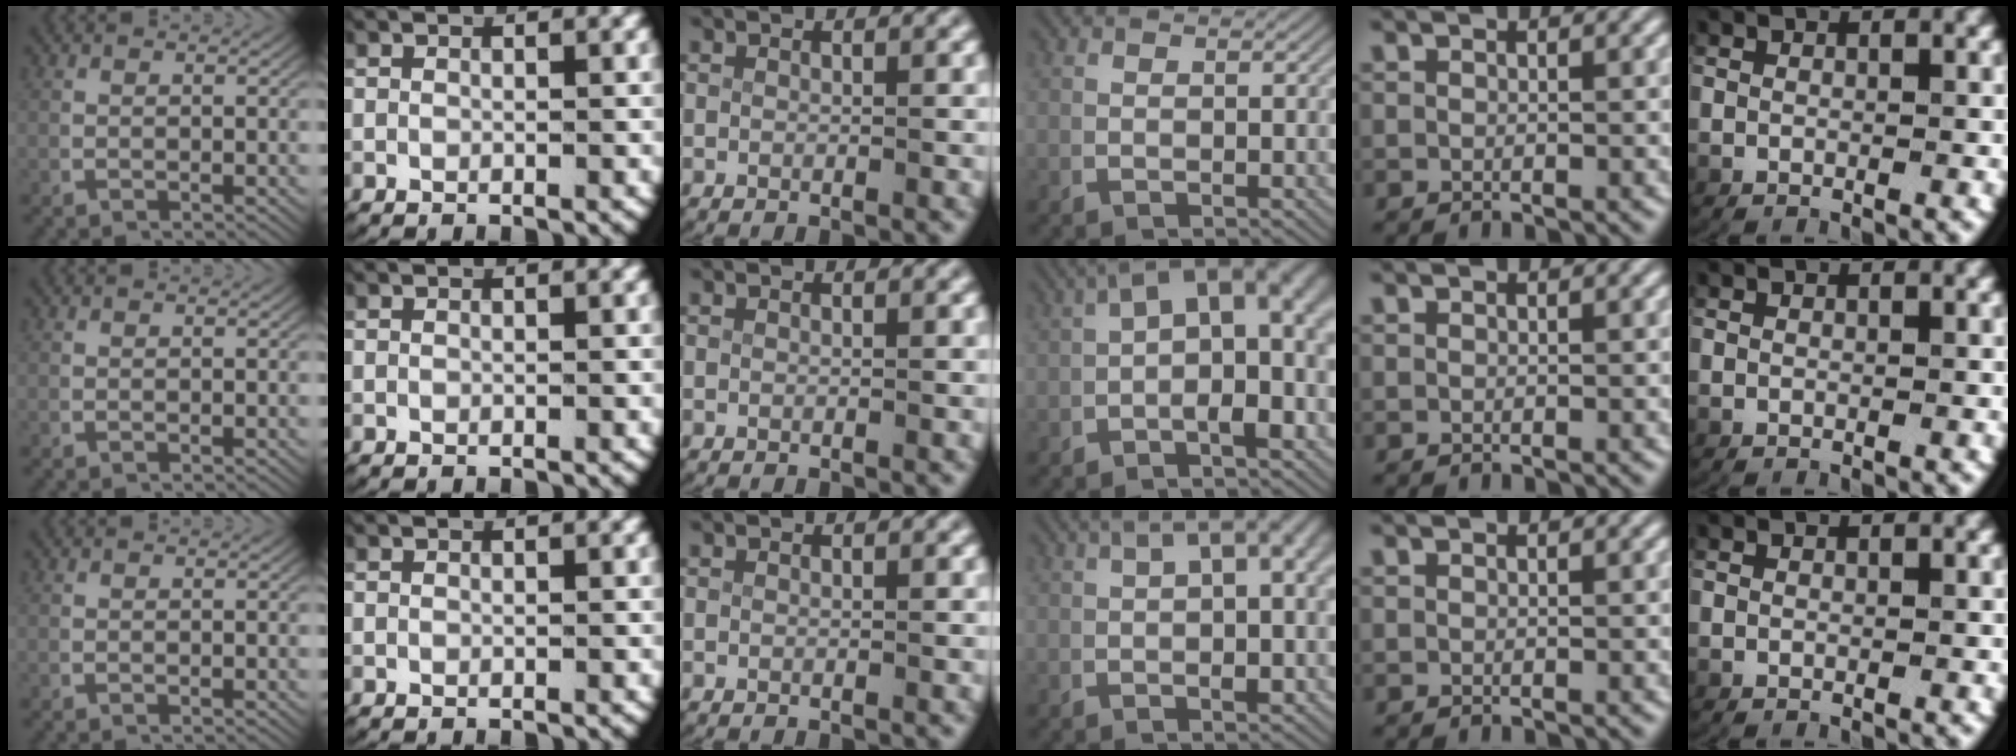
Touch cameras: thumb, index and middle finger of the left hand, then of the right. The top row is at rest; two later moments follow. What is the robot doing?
{"motion": "lift_and_place", "object": "map"}